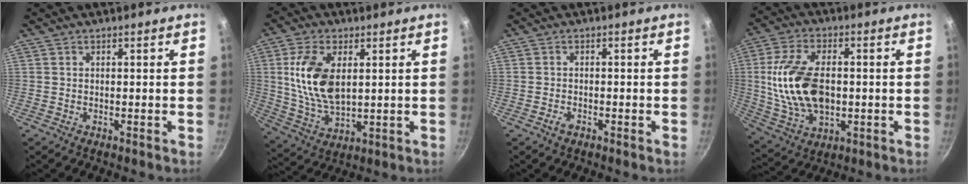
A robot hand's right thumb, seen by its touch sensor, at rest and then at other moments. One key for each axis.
{"total": 13.2, "fx": 2.7, "fy": 7.3, "fz": 10.6, "tx": -0.199, "ty": -0.015, "tz": 0.058}
{"total": 1.5, "fx": -1.0, "fy": 0.5, "fz": 1.0, "tx": -0.024, "ty": 0.007, "tz": -0.021}
{"total": 16.6, "fx": 0.0, "fy": 10.1, "fz": 13.1, "tx": -0.240, "ty": 0.011, "tz": 0.008}